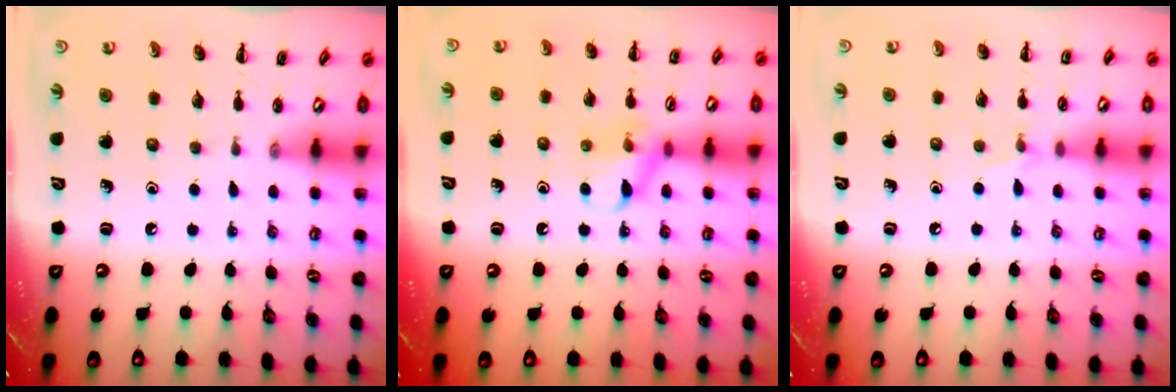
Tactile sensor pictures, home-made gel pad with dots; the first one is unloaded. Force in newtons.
{"total": 9.6, "press": 9.5, "slide": 1.6}
{"total": 4.4, "press": 4.1, "slide": 1.5}